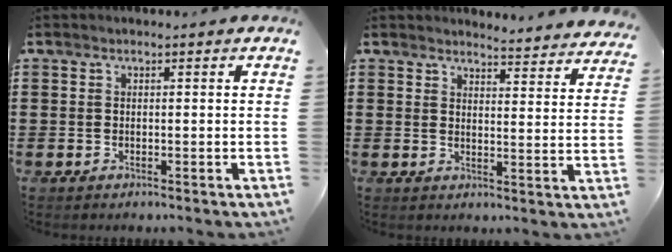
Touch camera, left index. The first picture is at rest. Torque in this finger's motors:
{"motor_torque": [1.14, 0.99, 0.09, -0.01]}